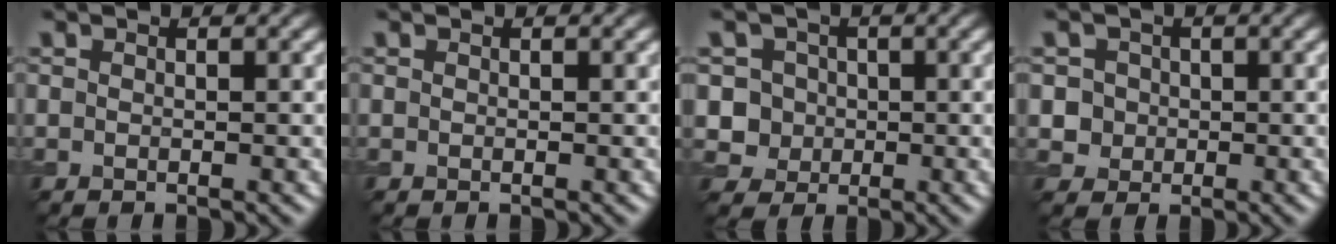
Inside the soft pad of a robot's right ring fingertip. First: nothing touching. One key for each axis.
{"total": 0.0}
{"total": 3.3, "fx": 0.1, "fy": 3.2, "fz": 0.8, "tx": 0.001, "ty": 0.007, "tz": 0.004}
{"total": 2.9, "fx": 0.4, "fy": 2.7, "fz": 0.8, "tx": 0.000, "ty": 0.010, "tz": 0.009}